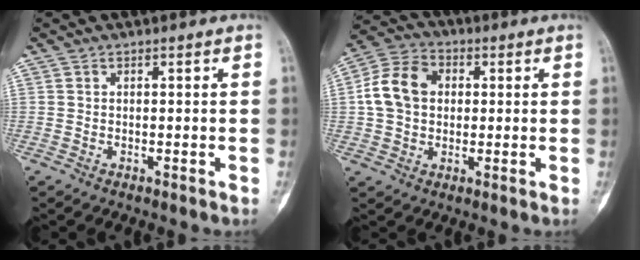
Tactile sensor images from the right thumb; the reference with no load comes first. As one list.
[{"total": 10.4, "force": [1.1, 8.0, 6.5], "torque": [-0.111, 0.023, 0.013]}]